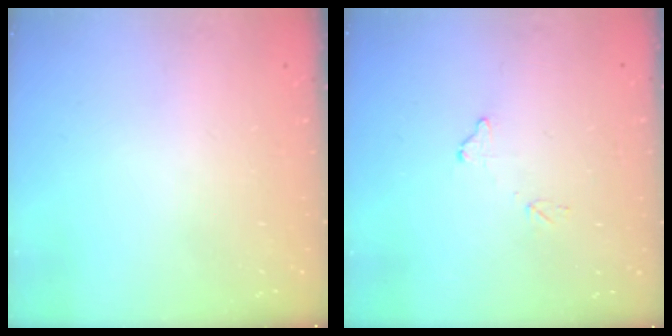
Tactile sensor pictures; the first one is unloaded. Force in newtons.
{"total": 7.7, "press": 7.7, "slide": 0.5}